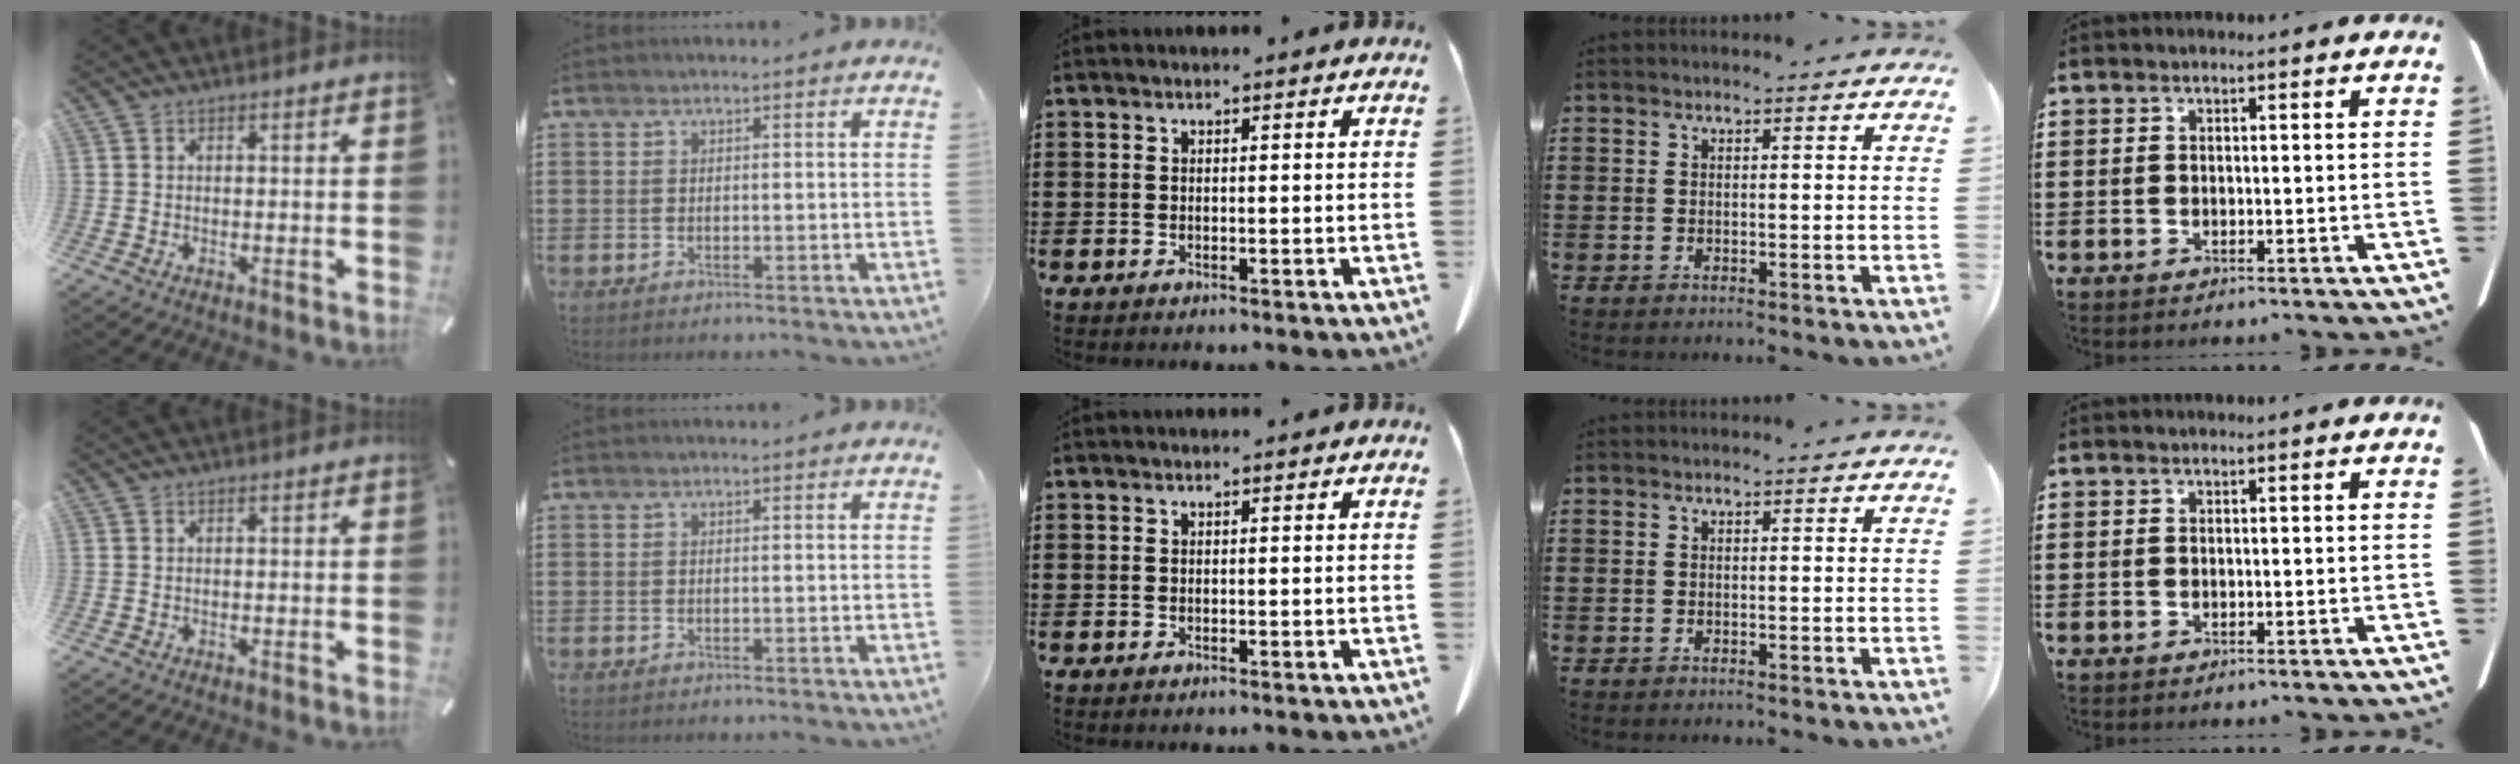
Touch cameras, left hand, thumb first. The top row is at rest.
{}